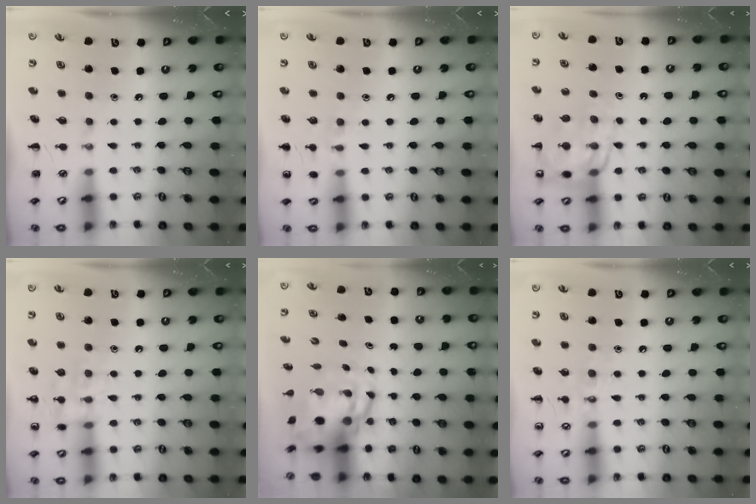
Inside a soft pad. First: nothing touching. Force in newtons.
{"total": 7.6, "press": 7.3, "slide": 2.0}
{"total": 12.7, "press": 12.4, "slide": 2.9}
{"total": 10.0, "press": 10.0, "slide": 0.4}
{"total": 6.6, "press": 6.3, "slide": 2.1}
{"total": 7.7, "press": 7.6, "slide": 1.4}